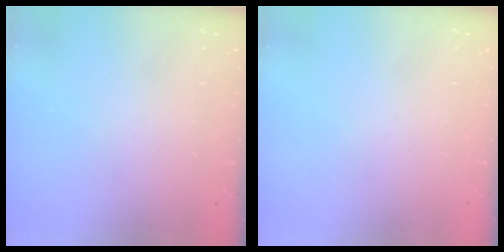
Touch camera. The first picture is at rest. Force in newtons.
{"total": 0.0}